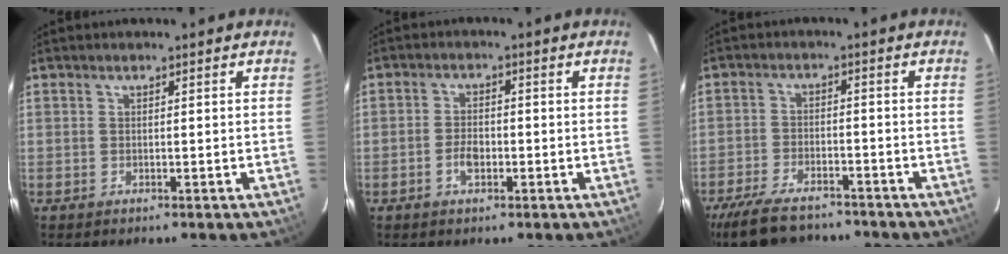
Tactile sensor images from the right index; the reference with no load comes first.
{"total": 3.5, "force": [-1.3, 2.0, 2.6], "torque": [-0.053, 0.003, -0.022]}
{"total": 14.4, "force": [-11.8, 5.4, 6.3], "torque": [-0.154, -0.015, -0.192]}